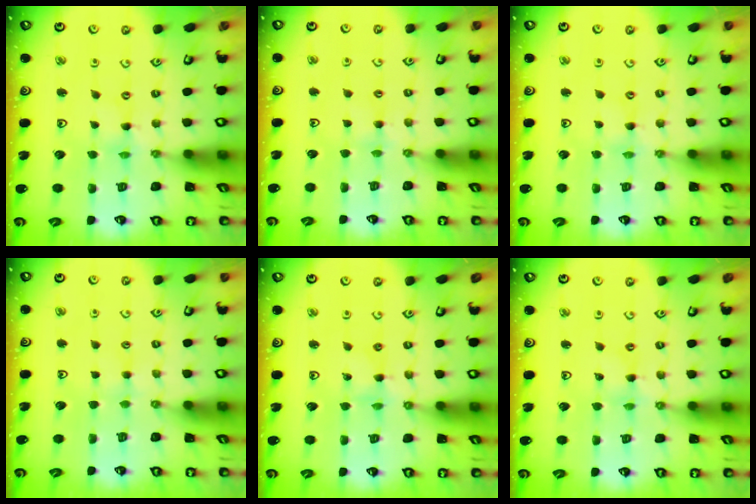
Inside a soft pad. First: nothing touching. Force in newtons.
{"total": 3.0, "press": 3.0, "slide": 0.4}
{"total": 2.1, "press": 2.1, "slide": 0.3}
{"total": 1.8, "press": 1.7, "slide": 0.3}
{"total": 1.4, "press": 1.4, "slide": 0.2}
{"total": 1.1, "press": 1.1, "slide": 0.2}